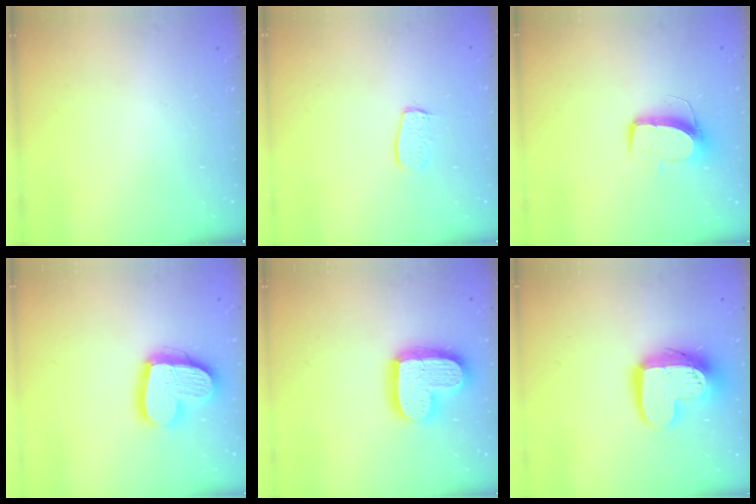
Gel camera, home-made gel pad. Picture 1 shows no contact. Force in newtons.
{"total": 6.6, "press": 6.6, "slide": 0.4}
{"total": 10.2, "press": 10.2, "slide": 0.5}
{"total": 18.3, "press": 18.3, "slide": 1.6}
{"total": 17.7, "press": 17.7, "slide": 1.5}
{"total": 13.9, "press": 13.9, "slide": 1.0}